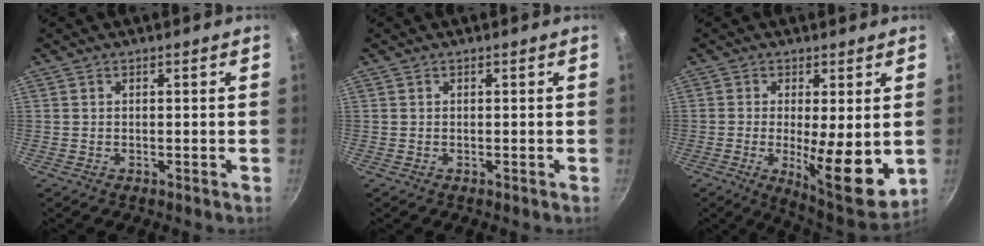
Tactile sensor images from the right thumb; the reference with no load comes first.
{"total": 0.0}
{"total": 12.9, "force": [-1.1, 3.7, 12.3], "torque": [-0.168, -0.022, -0.006]}